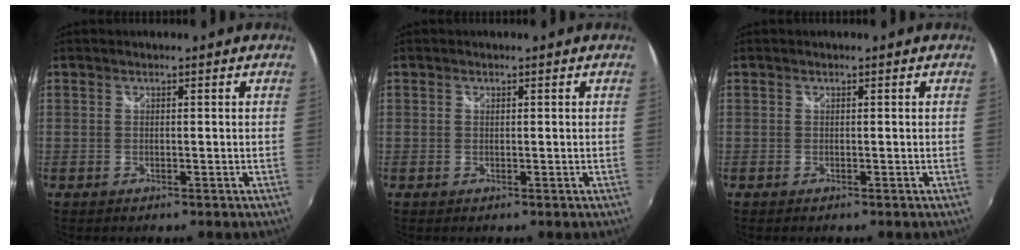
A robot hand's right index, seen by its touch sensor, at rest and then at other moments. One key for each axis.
{"total": 0.0}
{"total": 0.0}